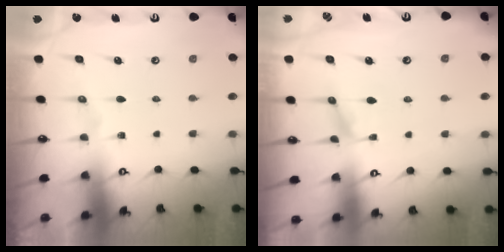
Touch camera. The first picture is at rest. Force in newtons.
{"total": 0.7, "press": 0.4, "slide": 0.6}